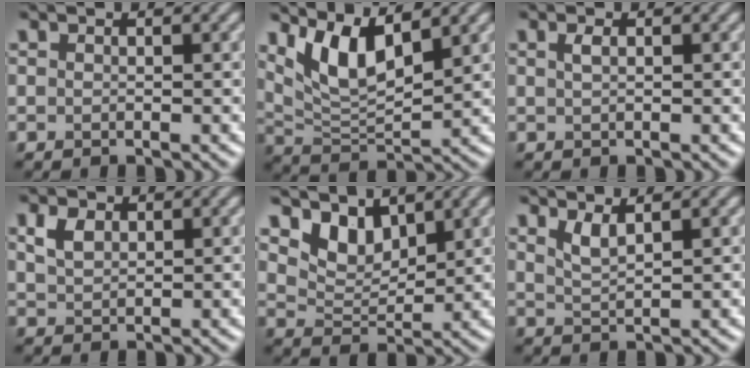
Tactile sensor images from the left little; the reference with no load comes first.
{"total": 6.2, "force": [3.5, 2.3, 4.6], "torque": [-0.094, -0.010, 0.069]}
{"total": 0.9, "force": [0.4, 0.3, 0.7], "torque": [-0.017, 0.003, 0.008]}
{"total": 2.2, "force": [1.1, 1.4, 1.3], "torque": [-0.031, 0.004, 0.025]}
{"total": 4.0, "force": [3.1, 2.0, 1.6], "torque": [-0.045, -0.014, 0.059]}
{"total": 1.8, "force": [1.3, 0.5, 1.2], "torque": [-0.028, -0.004, 0.028]}